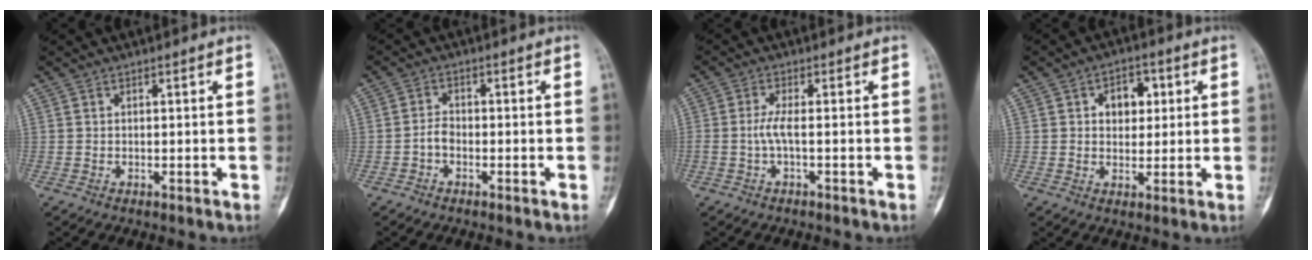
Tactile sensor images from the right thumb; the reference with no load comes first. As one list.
[{"total": 2.2, "force": [-1.0, 1.4, 1.4], "torque": [-0.024, 0.011, -0.025]}, {"total": 2.8, "force": [-0.6, 0.4, 2.7], "torque": [-0.067, -0.001, -0.015]}, {"total": 6.4, "force": [1.7, 4.5, 4.1], "torque": [-0.023, 0.001, 0.021]}]